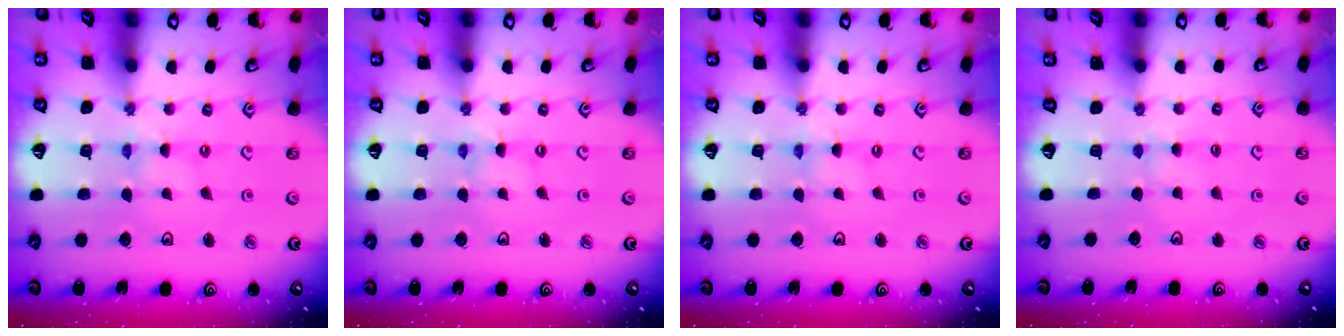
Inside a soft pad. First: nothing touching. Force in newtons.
{"total": 0.0}
{"total": 0.0}
{"total": 3.0, "press": 3.0, "slide": 0.4}